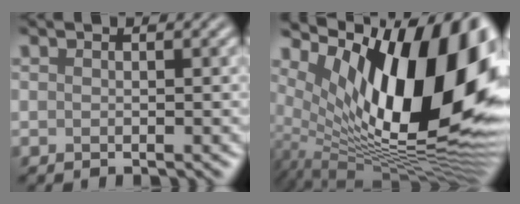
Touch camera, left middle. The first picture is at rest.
{"total": 16.6, "force": [4.2, 6.9, 14.5], "torque": [-0.219, -0.006, 0.065]}